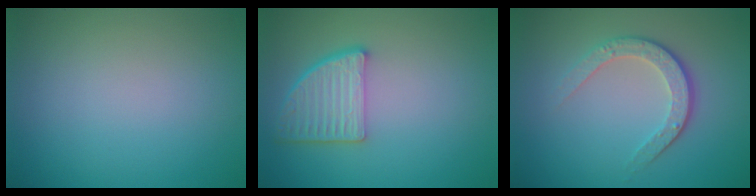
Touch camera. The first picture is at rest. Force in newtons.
{"total": 4.6, "press": 3.9, "slide": 2.4}
{"total": 3.4, "press": 2.5, "slide": 2.3}